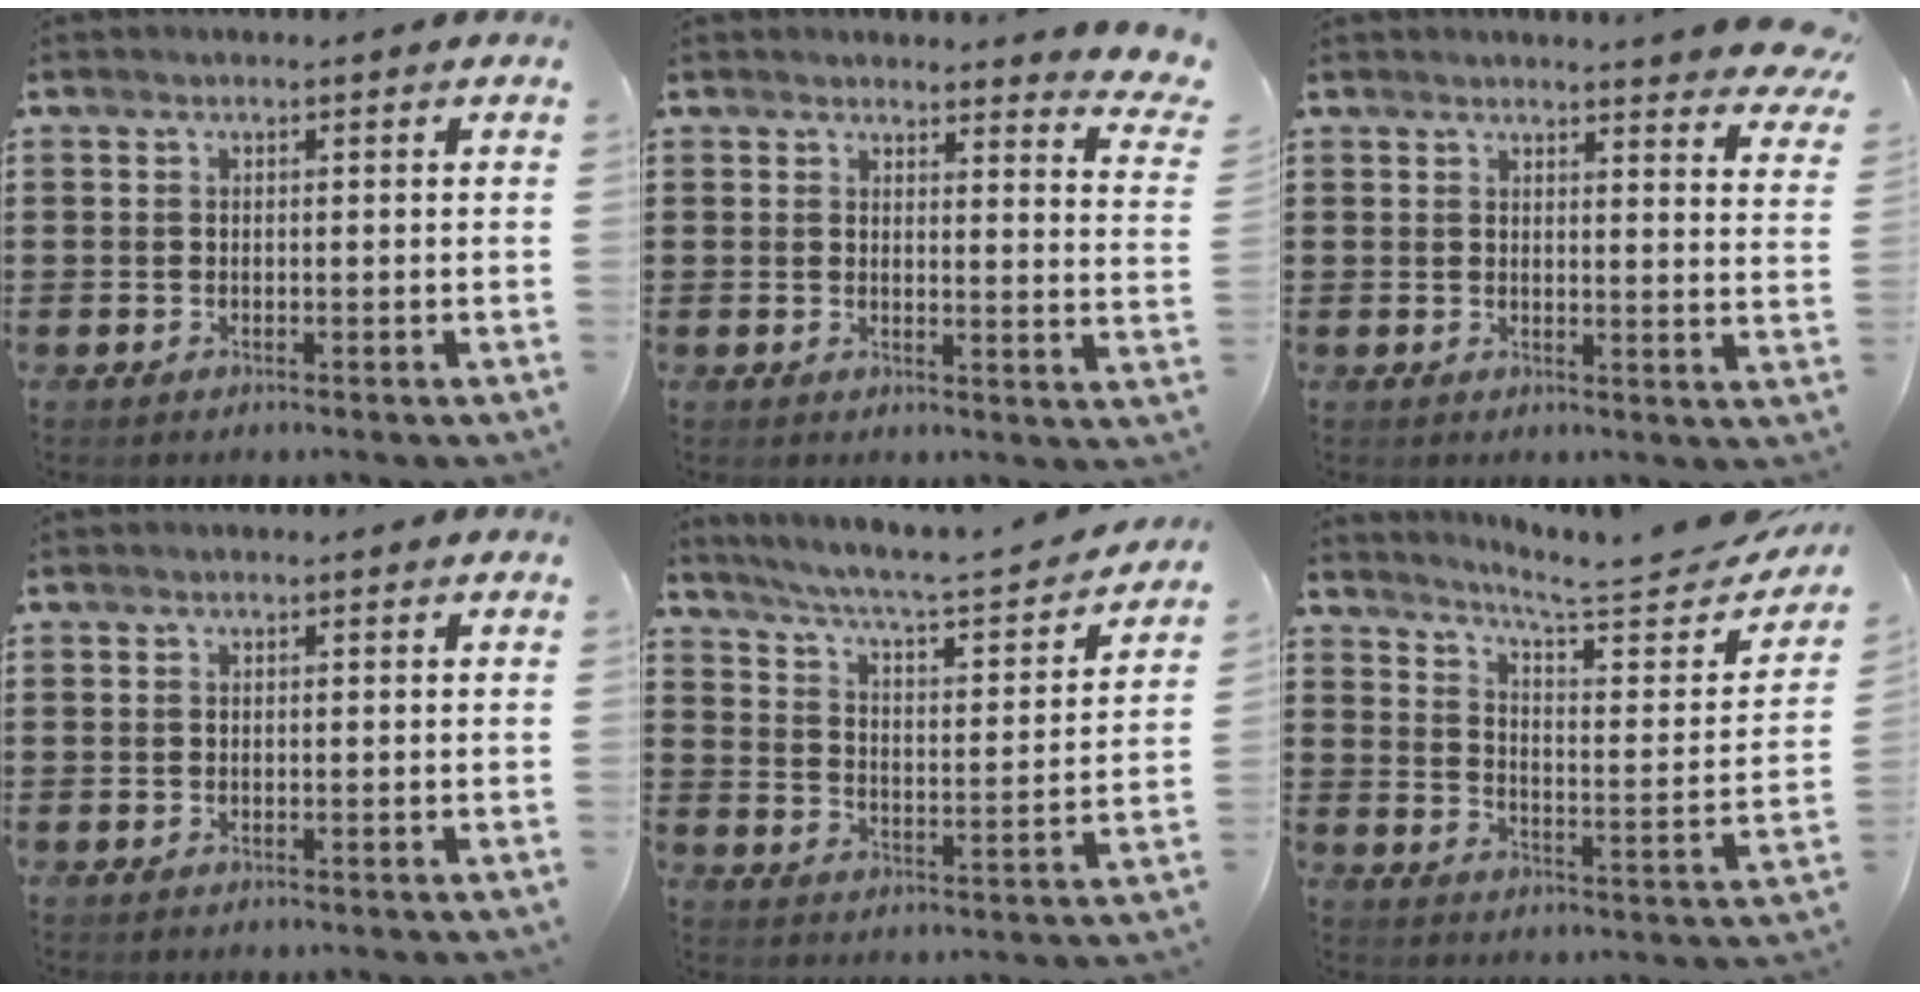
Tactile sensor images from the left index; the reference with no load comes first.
{"total": 3.0, "force": [2.9, 0.0, 0.7], "torque": [-0.022, -0.016, 0.050]}
{"total": 3.7, "force": [3.6, -0.4, 1.0], "torque": [-0.027, -0.017, 0.063]}
{"total": 0.0}
{"total": 4.0, "force": [3.3, 0.3, 2.2], "torque": [-0.063, -0.035, 0.045]}
{"total": 5.7, "force": [4.9, 0.2, 2.8], "torque": [-0.063, -0.045, 0.073]}